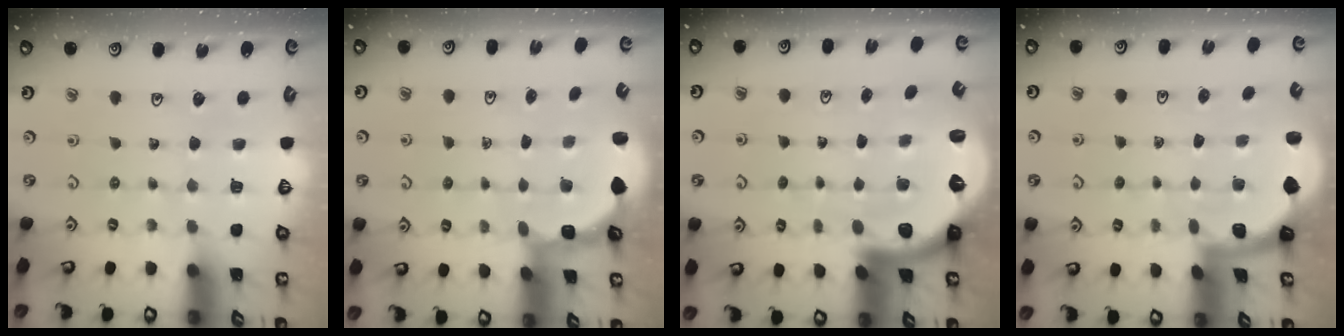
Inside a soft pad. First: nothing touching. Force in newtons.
{"total": 2.7, "press": 2.3, "slide": 1.4}
{"total": 5.1, "press": 5.1, "slide": 0.9}
{"total": 1.4, "press": 1.4, "slide": 0.1}